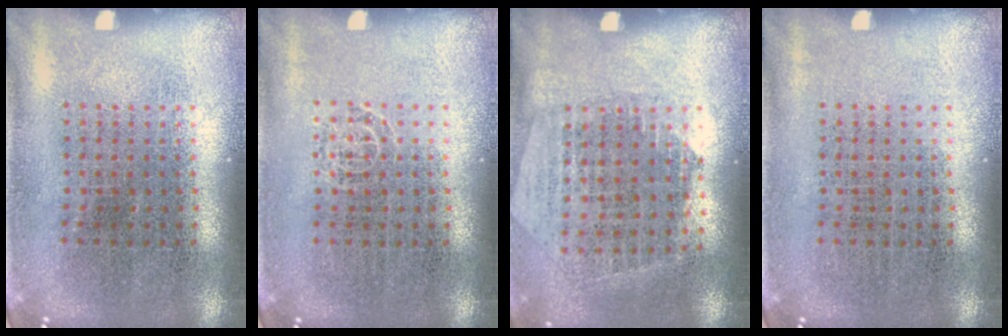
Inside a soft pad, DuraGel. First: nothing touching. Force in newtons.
{"total": 0.7, "press": 0.7, "slide": 0.2}
{"total": 1.2, "press": 1.1, "slide": 0.5}
{"total": 0.0}